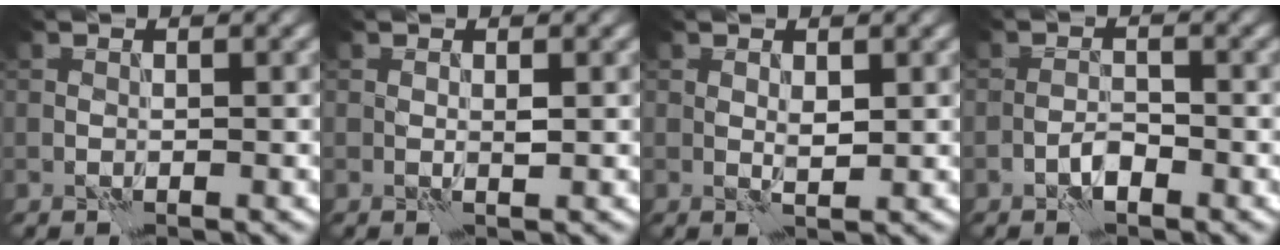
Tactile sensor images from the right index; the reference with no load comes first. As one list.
[{"total": 0.8, "force": [0.1, 0.2, 0.8], "torque": [-0.017, -0.001, 0.002]}, {"total": 1.2, "force": [0.4, 0.4, 1.1], "torque": [-0.022, -0.003, 0.009]}, {"total": 1.7, "force": [-1.2, 0.6, 1.1], "torque": [-0.021, 0.006, -0.024]}]